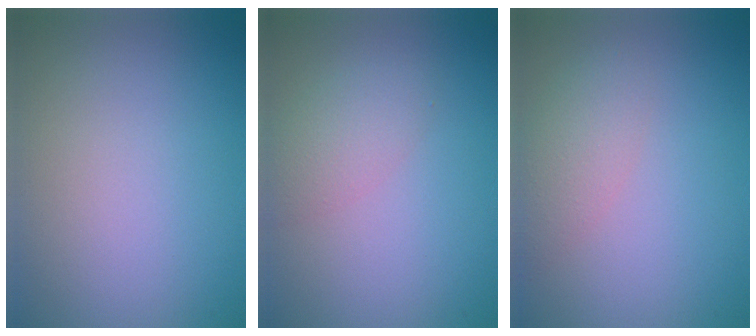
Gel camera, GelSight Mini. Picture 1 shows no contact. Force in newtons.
{"total": 2.4, "press": 2.4, "slide": 0.1}
{"total": 2.8, "press": 2.8, "slide": 0.1}